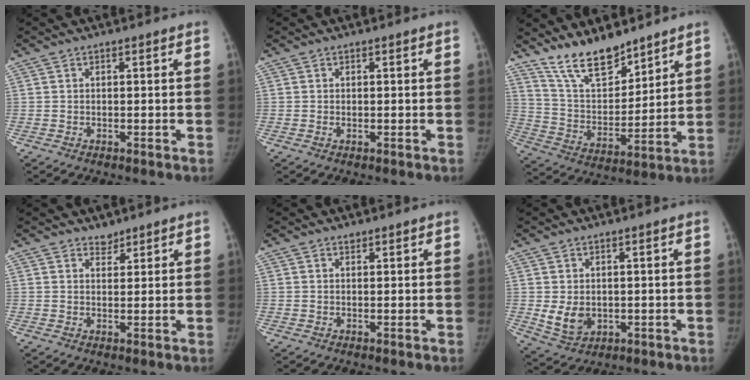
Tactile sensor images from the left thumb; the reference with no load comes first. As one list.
[{"total": 0.5, "force": [-0.1, 0.3, 0.4], "torque": [-0.009, 0.003, 0.000]}, {"total": 13.4, "force": [11.0, 4.9, 5.7], "torque": [-0.066, -0.074, 0.212]}, {"total": 1.9, "force": [1.6, 1.0, 0.0], "torque": [0.019, -0.012, 0.022]}, {"total": 0.6, "force": [0.5, 0.3, 0.1], "torque": [0.003, -0.004, 0.007]}, {"total": 5.5, "force": [-0.1, 4.2, 3.5], "torque": [-0.047, -0.012, 0.015]}]